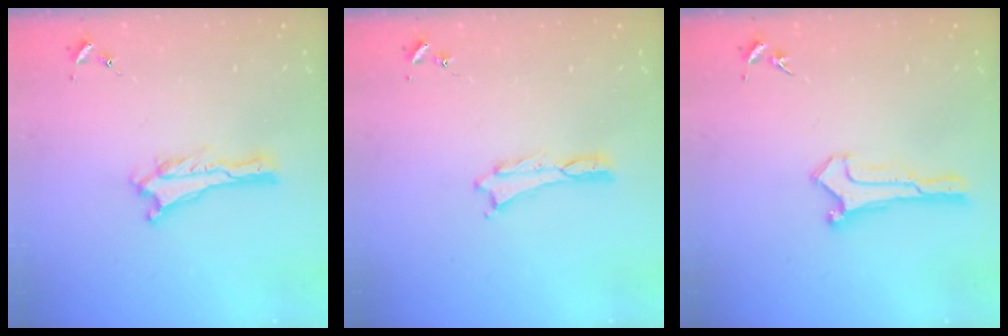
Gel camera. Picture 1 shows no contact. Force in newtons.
{"total": 0.0}
{"total": 0.0}